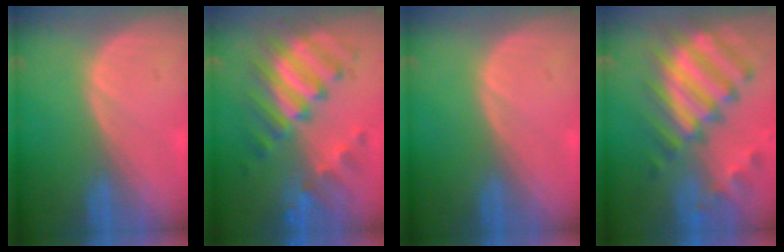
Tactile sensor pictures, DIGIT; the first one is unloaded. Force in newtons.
{"total": 9.3, "press": 9.3, "slide": 0.6}
{"total": 0.0}
{"total": 12.5, "press": 10.8, "slide": 6.3}